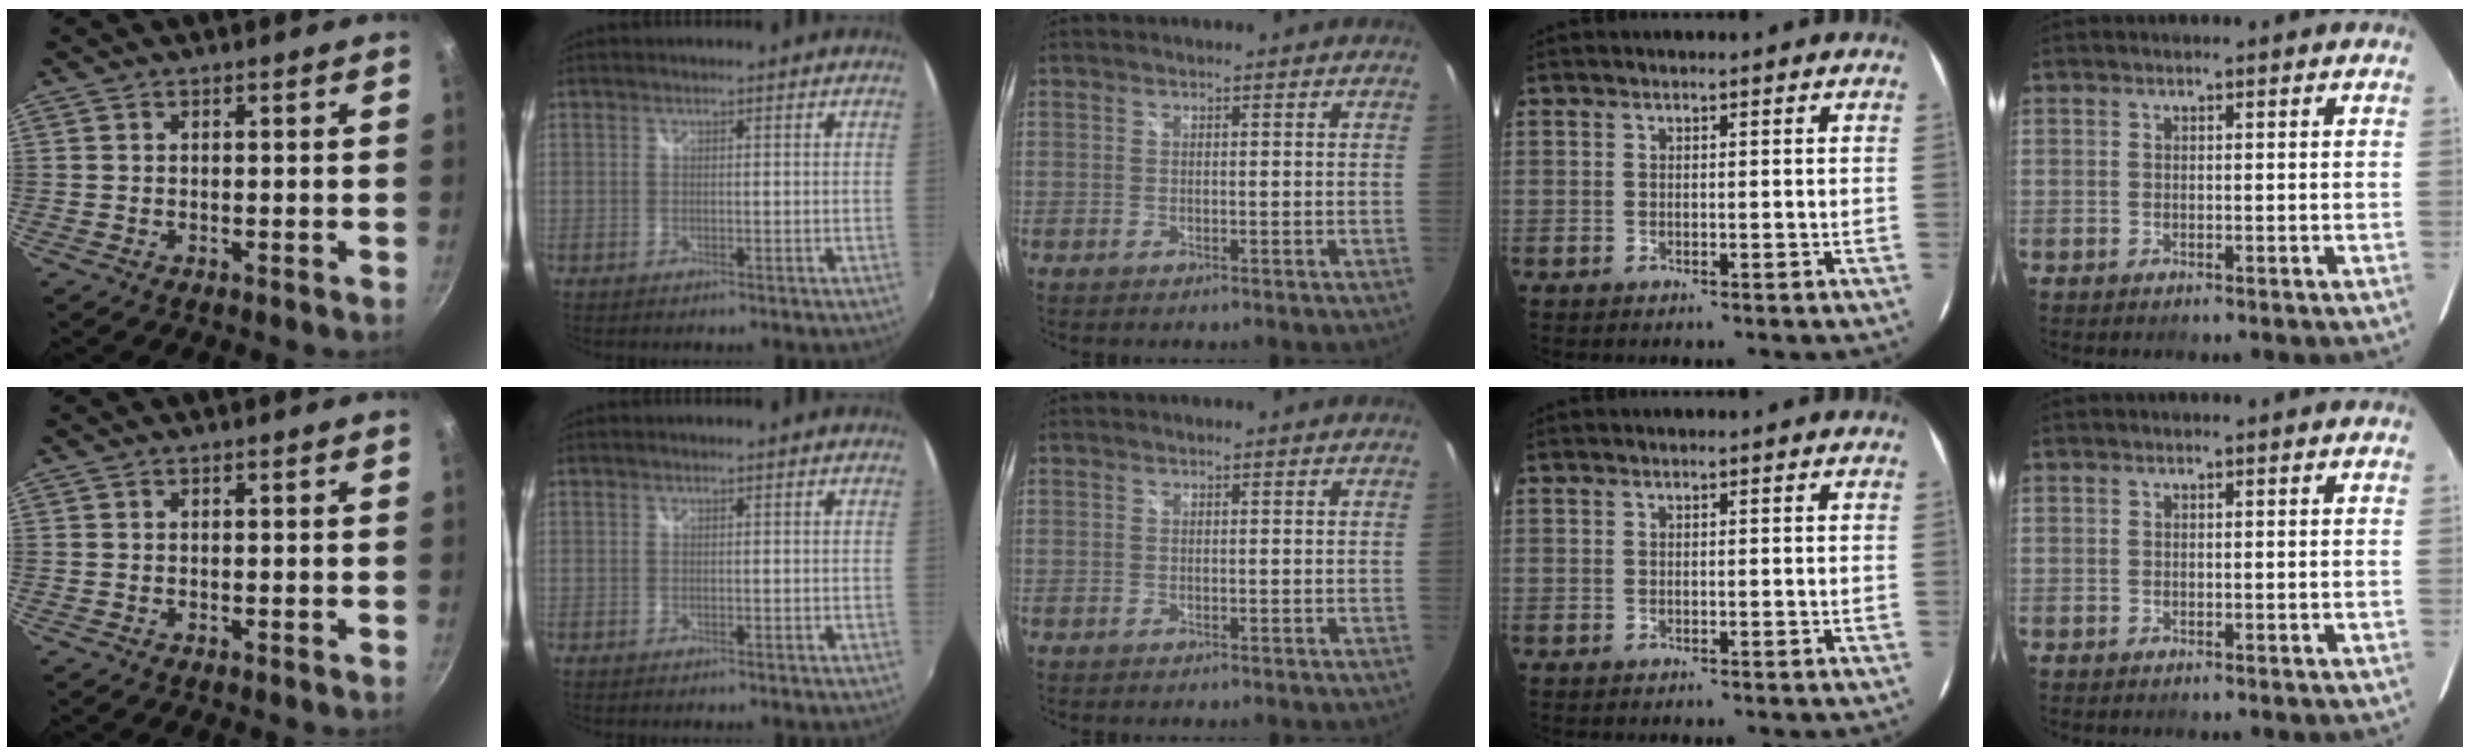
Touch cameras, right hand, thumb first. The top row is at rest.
{}